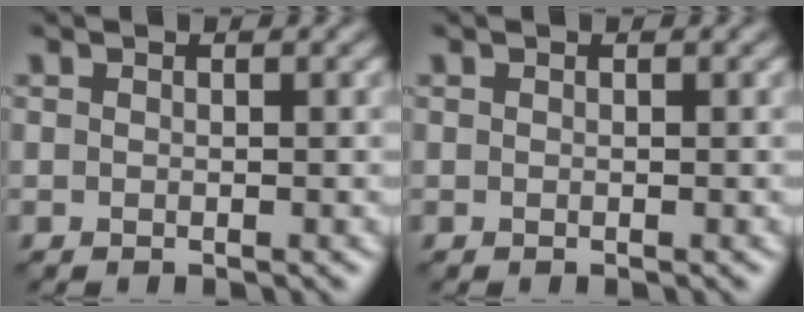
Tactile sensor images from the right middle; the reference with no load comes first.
{"total": 0.0}